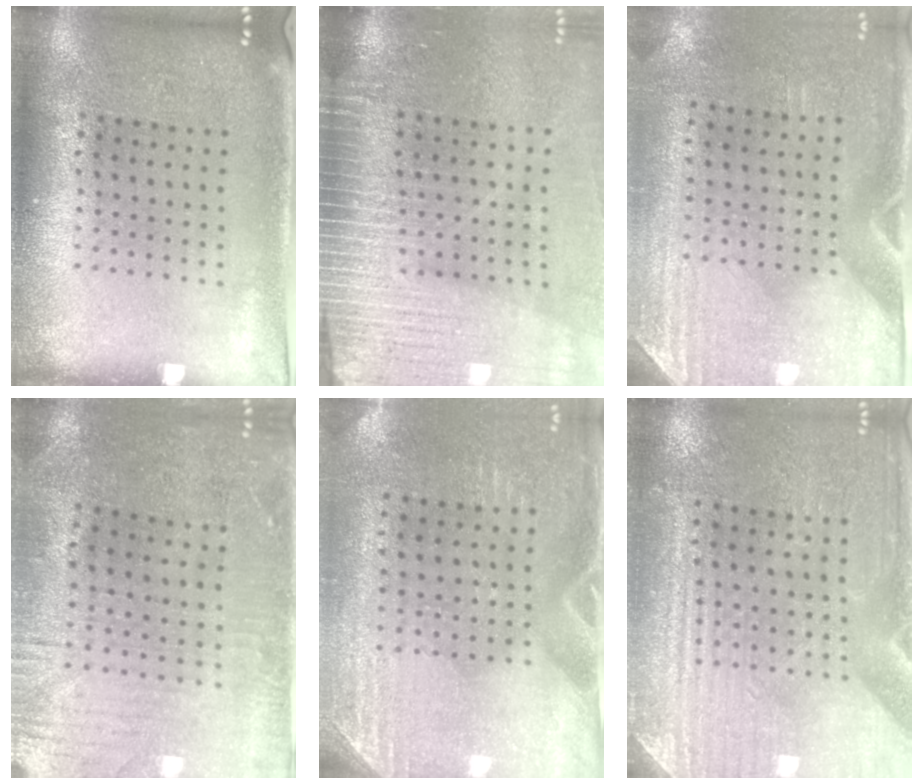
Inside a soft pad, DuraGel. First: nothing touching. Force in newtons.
{"total": 4.2, "press": 3.6, "slide": 2.1}
{"total": 2.9, "press": 2.5, "slide": 1.4}
{"total": 0.9, "press": 0.7, "slide": 0.6}
{"total": 2.8, "press": 2.5, "slide": 1.2}
{"total": 3.1, "press": 3.1, "slide": 0.6}